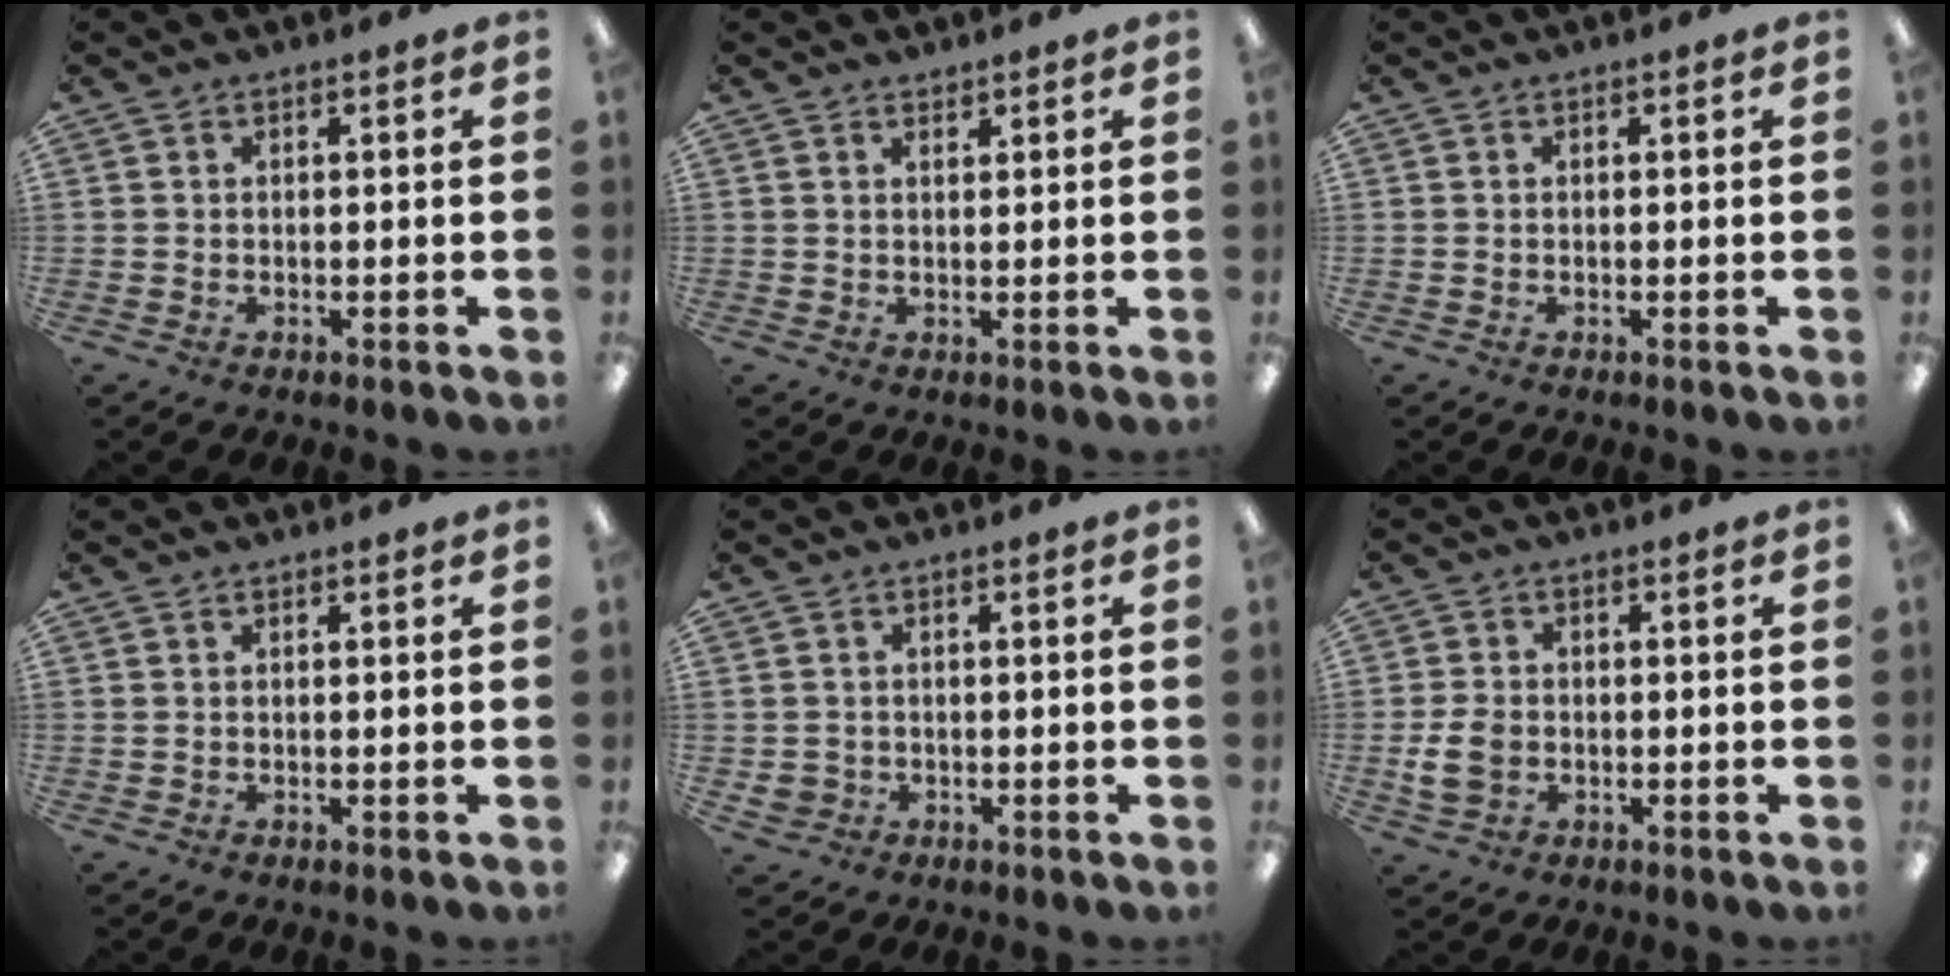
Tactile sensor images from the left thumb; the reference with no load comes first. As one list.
[{"total": 1.1, "force": [1.0, 0.2, 0.2], "torque": [-0.004, -0.003, 0.020]}, {"total": 0.0}, {"total": 0.0}, {"total": 2.4, "force": [-0.8, 2.2, 0.6], "torque": [-0.011, 0.001, -0.014]}, {"total": 5.2, "force": [-1.1, 3.9, 3.3], "torque": [-0.060, -0.001, -0.019]}]